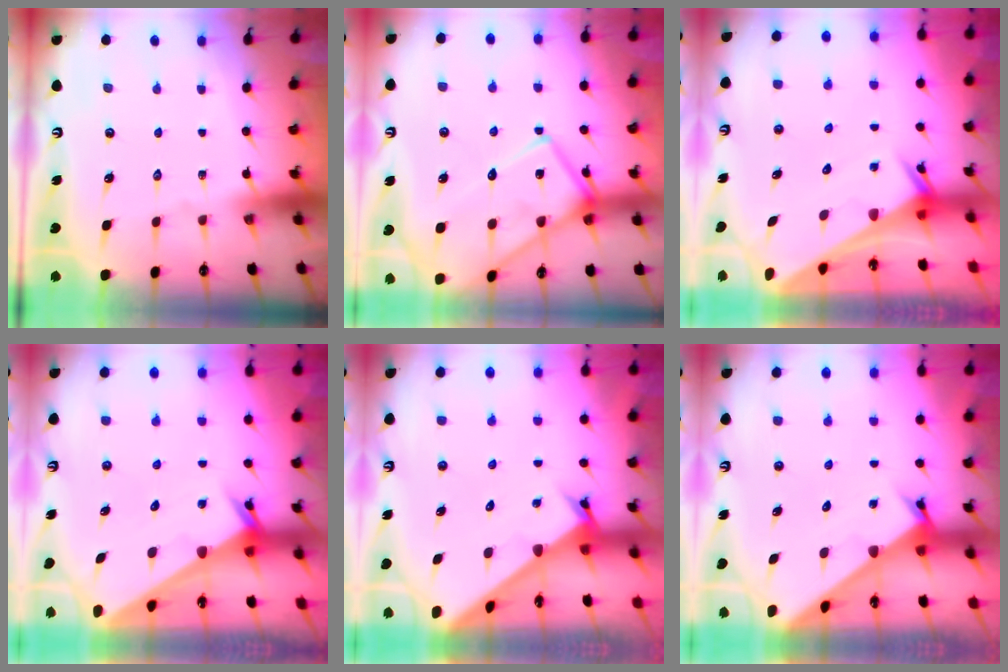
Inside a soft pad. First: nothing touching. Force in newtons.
{"total": 14.1, "press": 14.1, "slide": 1.2}
{"total": 2.6, "press": 2.6, "slide": 0.1}
{"total": 2.2, "press": 2.2, "slide": 0.1}
{"total": 2.7, "press": 2.7, "slide": 0.3}
{"total": 2.4, "press": 2.4, "slide": 0.0}